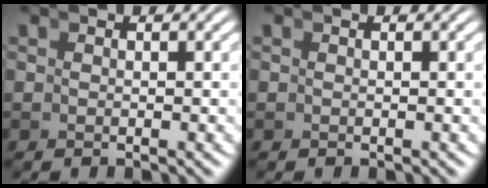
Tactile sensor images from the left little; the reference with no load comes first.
{"total": 0.0}